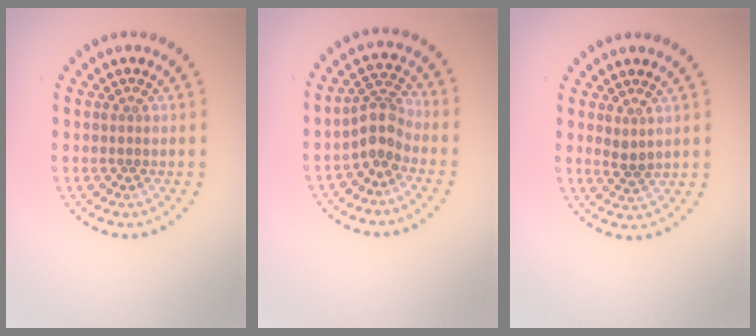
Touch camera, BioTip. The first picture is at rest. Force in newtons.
{"total": 2.7, "press": 2.0, "slide": 1.9}
{"total": 1.1, "press": 0.9, "slide": 0.7}